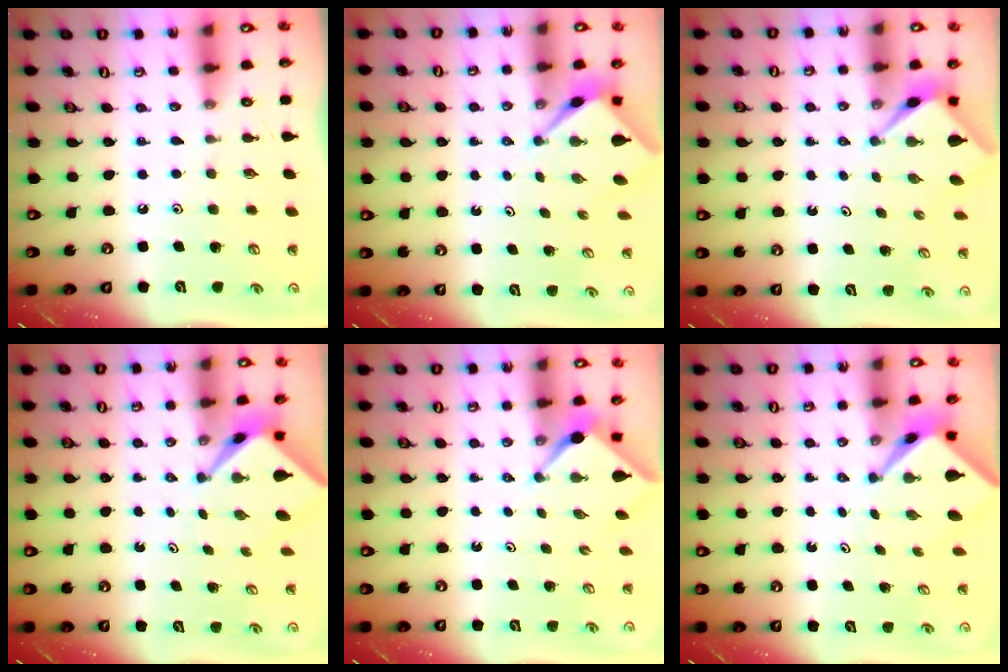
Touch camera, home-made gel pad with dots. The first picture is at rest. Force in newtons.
{"total": 2.6, "press": 2.6, "slide": 0.1}
{"total": 2.8, "press": 2.8, "slide": 0.1}
{"total": 2.7, "press": 2.7, "slide": 0.2}
{"total": 2.5, "press": 2.5, "slide": 0.1}
{"total": 2.6, "press": 2.6, "slide": 0.2}